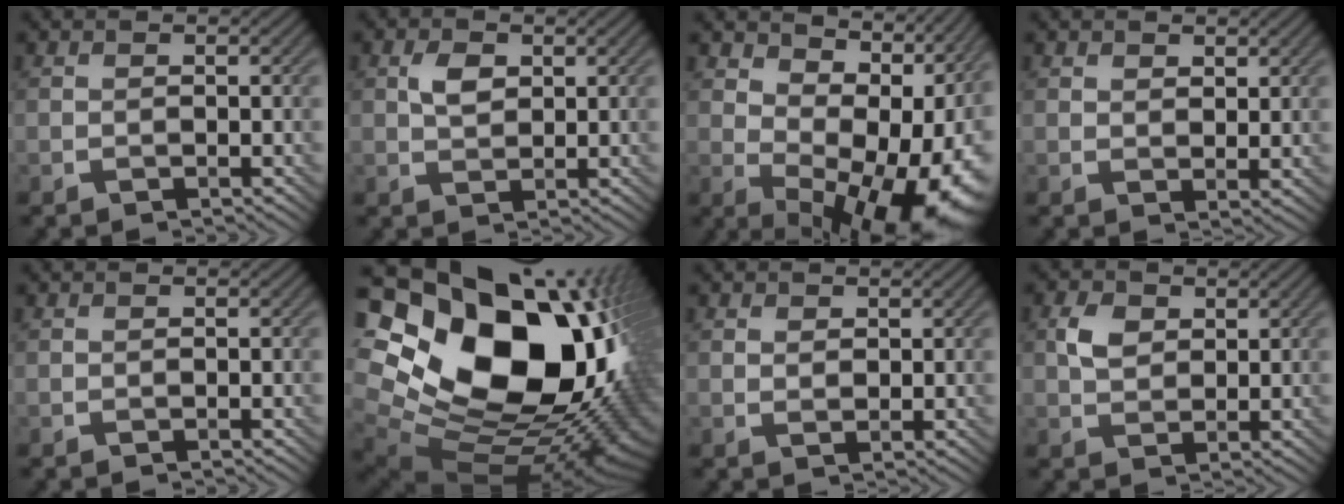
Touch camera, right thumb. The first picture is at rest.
{"total": 2.9, "force": [1.0, 1.9, 2.0], "torque": [-0.043, 0.002, 0.018]}
{"total": 14.9, "force": [3.1, 9.3, 11.3], "torque": [-0.134, -0.002, 0.080]}
{"total": 2.1, "force": [1.4, 1.2, 1.0], "torque": [-0.018, -0.007, 0.029]}
{"total": 0.0}
{"total": 23.9, "force": [6.1, 16.7, 16.0], "torque": [-0.353, 0.006, 0.146]}
{"total": 1.2, "force": [0.8, 0.8, 0.6], "torque": [-0.010, -0.003, 0.017]}
{"total": 3.6, "force": [1.4, 2.5, 2.2], "torque": [-0.048, 0.003, 0.025]}